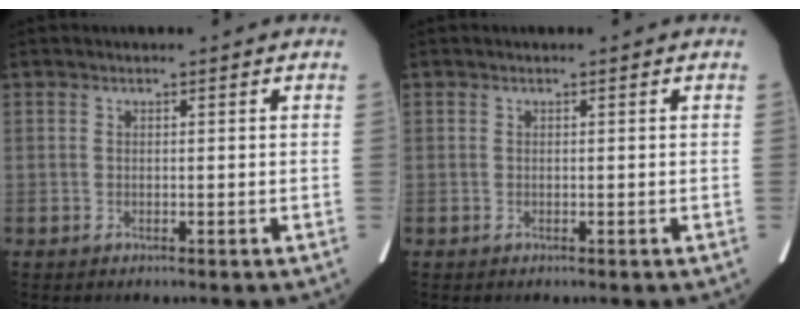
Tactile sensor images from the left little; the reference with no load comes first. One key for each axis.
{"total": 0.0}